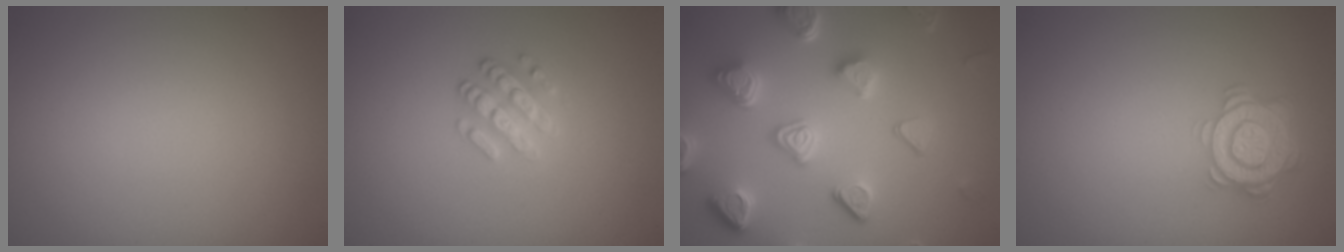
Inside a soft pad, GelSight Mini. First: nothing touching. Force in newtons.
{"total": 2.5, "press": 2.3, "slide": 0.9}
{"total": 6.5, "press": 5.3, "slide": 3.8}
{"total": 4.2, "press": 3.4, "slide": 2.5}